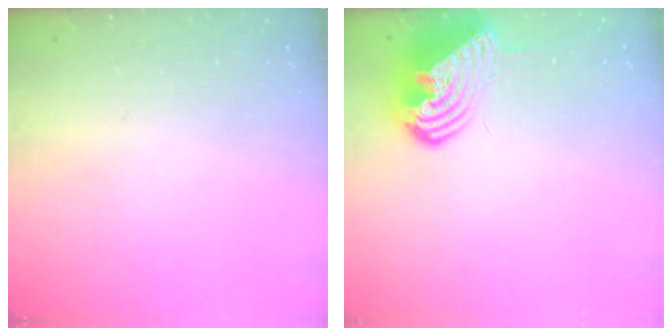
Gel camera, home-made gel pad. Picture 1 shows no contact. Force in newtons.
{"total": 12.9, "press": 12.8, "slide": 1.4}